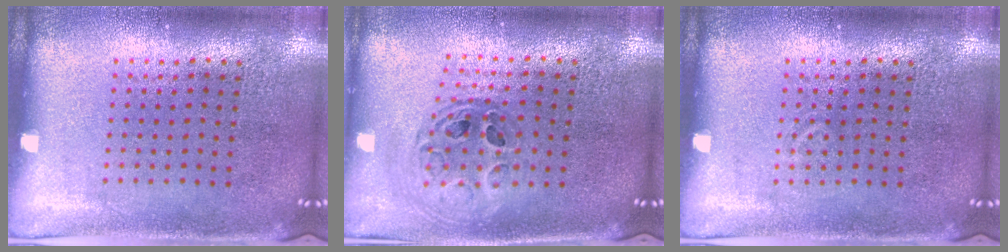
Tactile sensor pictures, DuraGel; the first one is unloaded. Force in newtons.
{"total": 0.8, "press": 0.8, "slide": 0.1}
{"total": 0.6, "press": 0.5, "slide": 0.3}